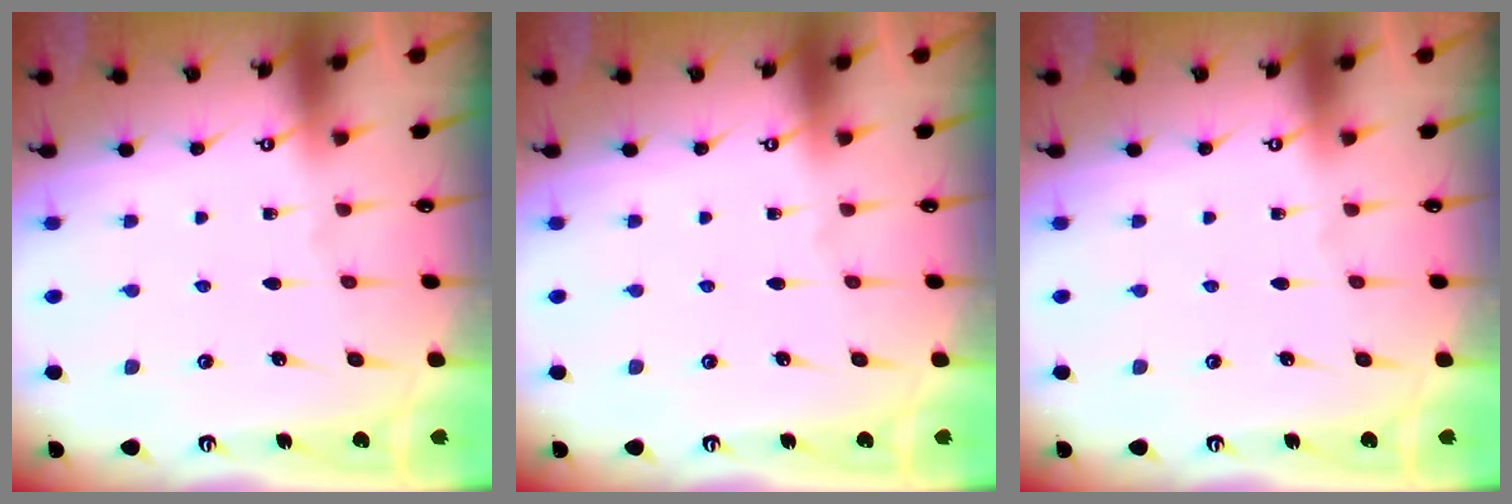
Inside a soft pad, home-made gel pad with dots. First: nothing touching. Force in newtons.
{"total": 0.0}
{"total": 0.0}